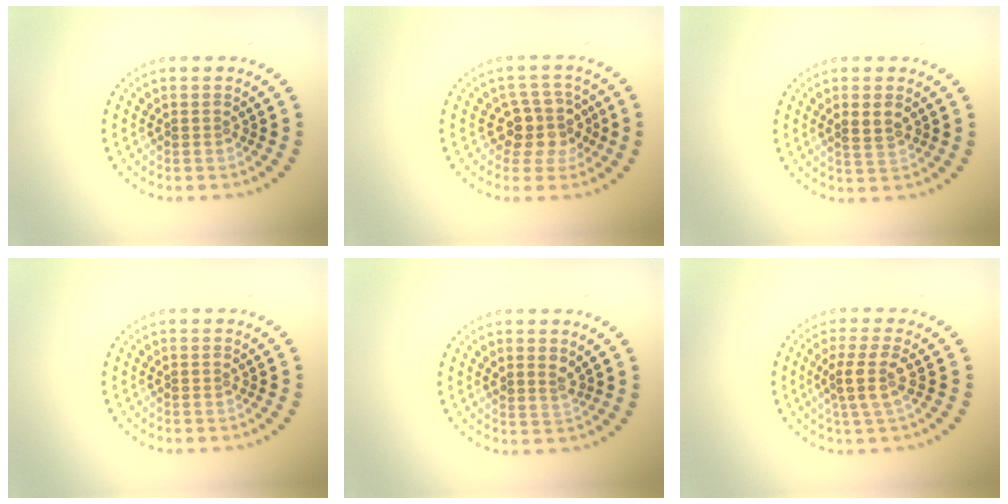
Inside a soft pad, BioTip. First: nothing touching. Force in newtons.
{"total": 3.3, "press": 2.7, "slide": 1.8}
{"total": 1.9, "press": 1.8, "slide": 0.5}
{"total": 0.0}
{"total": 1.4, "press": 1.1, "slide": 0.9}
{"total": 2.7, "press": 2.0, "slide": 1.8}